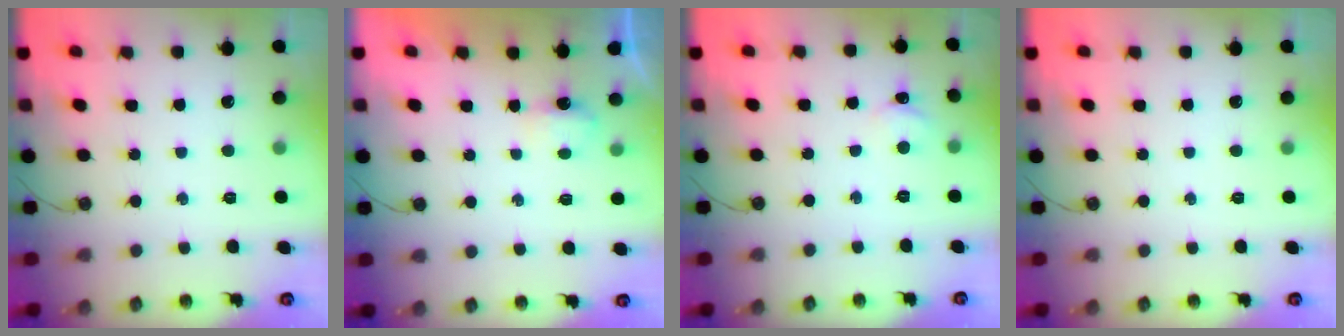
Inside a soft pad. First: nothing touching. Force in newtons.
{"total": 3.4, "press": 3.3, "slide": 0.6}
{"total": 2.4, "press": 2.4, "slide": 0.3}
{"total": 0.0}